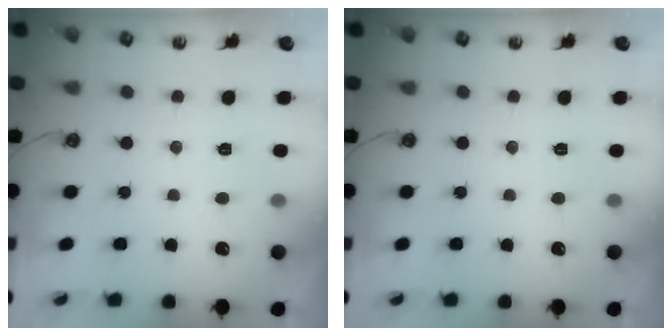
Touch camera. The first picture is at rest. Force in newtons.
{"total": 0.0}